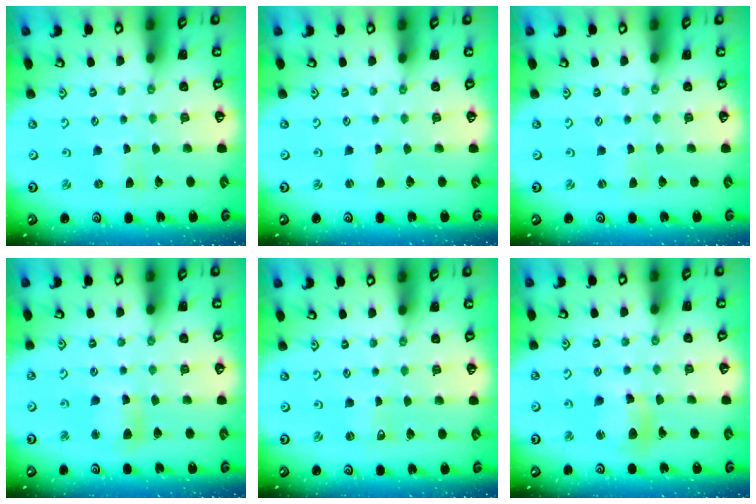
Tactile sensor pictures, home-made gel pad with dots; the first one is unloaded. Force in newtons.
{"total": 0.0}
{"total": 0.0}
{"total": 8.5, "press": 8.4, "slide": 1.3}
{"total": 0.0}
{"total": 10.5, "press": 10.4, "slide": 1.3}